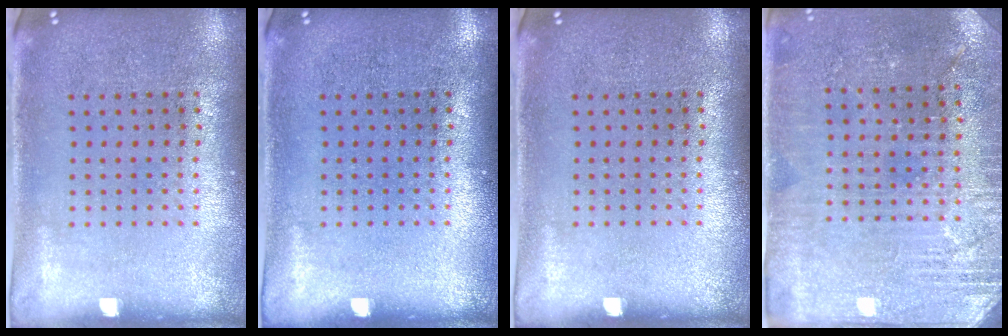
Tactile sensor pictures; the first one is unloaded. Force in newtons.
{"total": 0.0}
{"total": 0.0}
{"total": 2.8, "press": 2.8, "slide": 0.4}